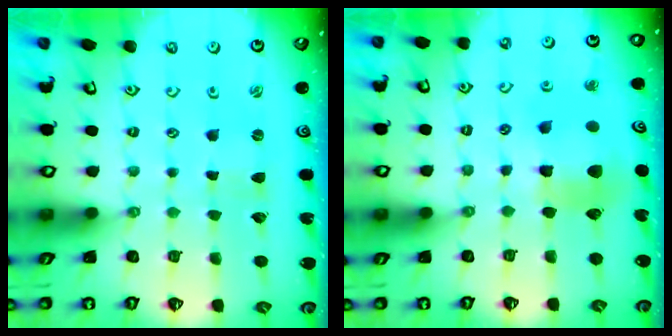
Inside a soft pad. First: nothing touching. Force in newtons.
{"total": 10.7, "press": 10.6, "slide": 1.5}